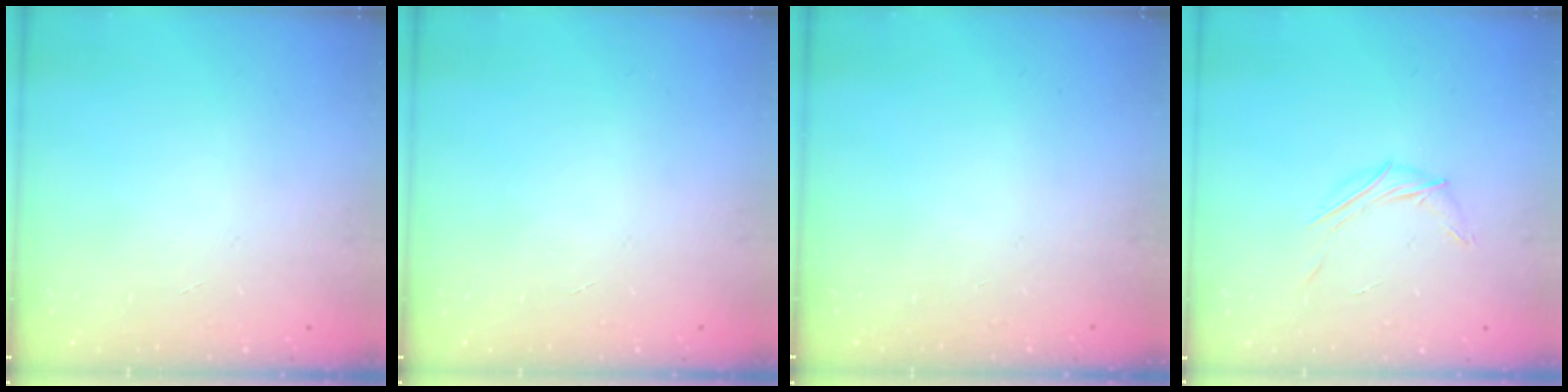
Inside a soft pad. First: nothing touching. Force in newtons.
{"total": 0.0}
{"total": 0.0}
{"total": 4.7, "press": 4.6, "slide": 0.9}